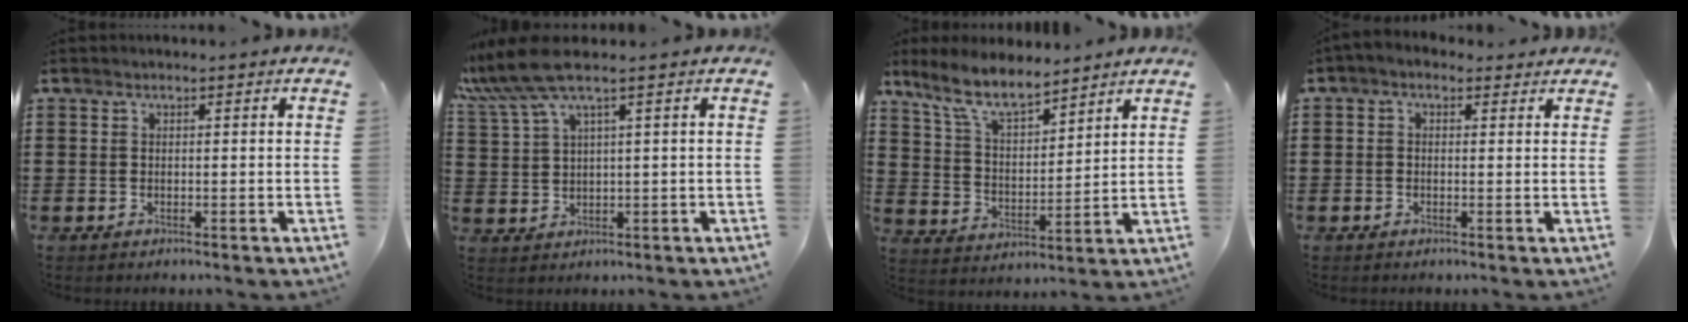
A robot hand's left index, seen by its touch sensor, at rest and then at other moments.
{"total": 5.8, "force": [3.5, 0.5, 4.6], "torque": [-0.114, -0.008, 0.058]}
{"total": 8.5, "force": [7.2, 1.9, 4.0], "torque": [-0.103, -0.021, 0.131]}
{"total": 1.3, "force": [-0.3, 1.1, 0.7], "torque": [-0.016, 0.005, -0.006]}